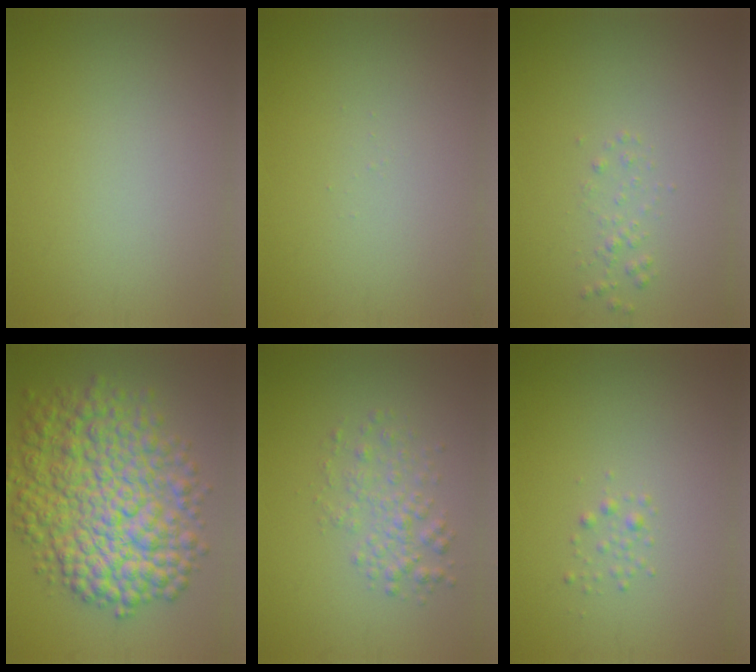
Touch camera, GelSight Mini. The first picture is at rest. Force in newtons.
{"total": 0.0}
{"total": 1.0, "press": 1.0, "slide": 0.1}
{"total": 11.1, "press": 11.1, "slide": 0.1}
{"total": 2.5, "press": 2.5, "slide": 0.0}
{"total": 0.9, "press": 0.9, "slide": 0.0}